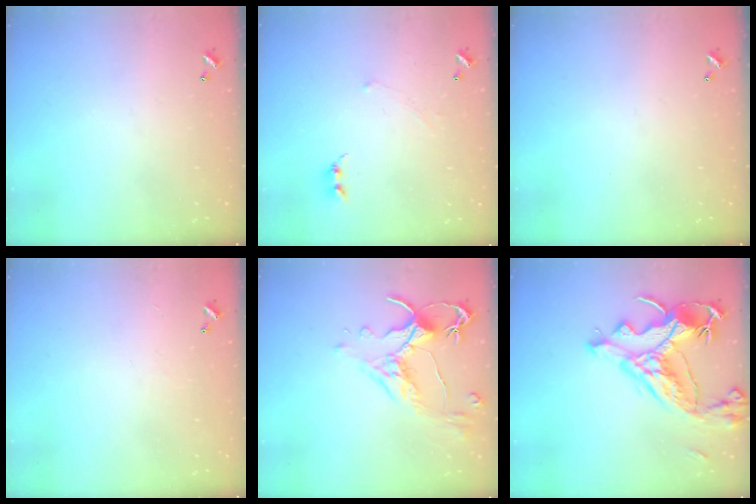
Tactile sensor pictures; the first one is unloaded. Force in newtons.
{"total": 0.6, "press": 0.3, "slide": 0.5}
{"total": 0.0}
{"total": 0.6, "press": 0.2, "slide": 0.6}
{"total": 2.6, "press": 2.2, "slide": 1.3}
{"total": 14.9, "press": 14.7, "slide": 2.3}